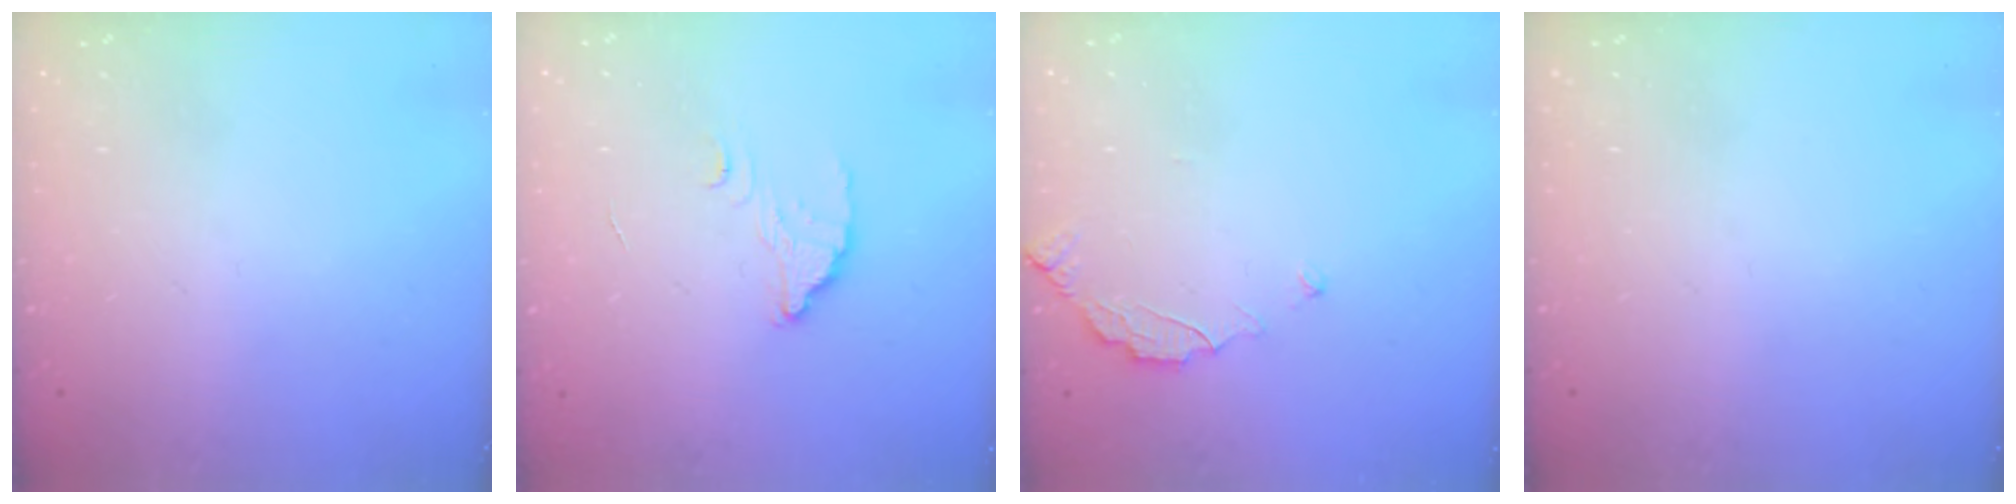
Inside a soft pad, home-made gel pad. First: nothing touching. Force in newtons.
{"total": 3.1, "press": 3.0, "slide": 0.4}
{"total": 3.0, "press": 3.0, "slide": 0.3}
{"total": 0.0}